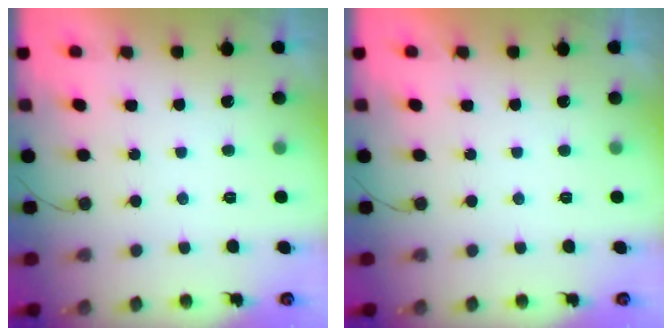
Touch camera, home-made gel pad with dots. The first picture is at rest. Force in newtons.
{"total": 0.0}